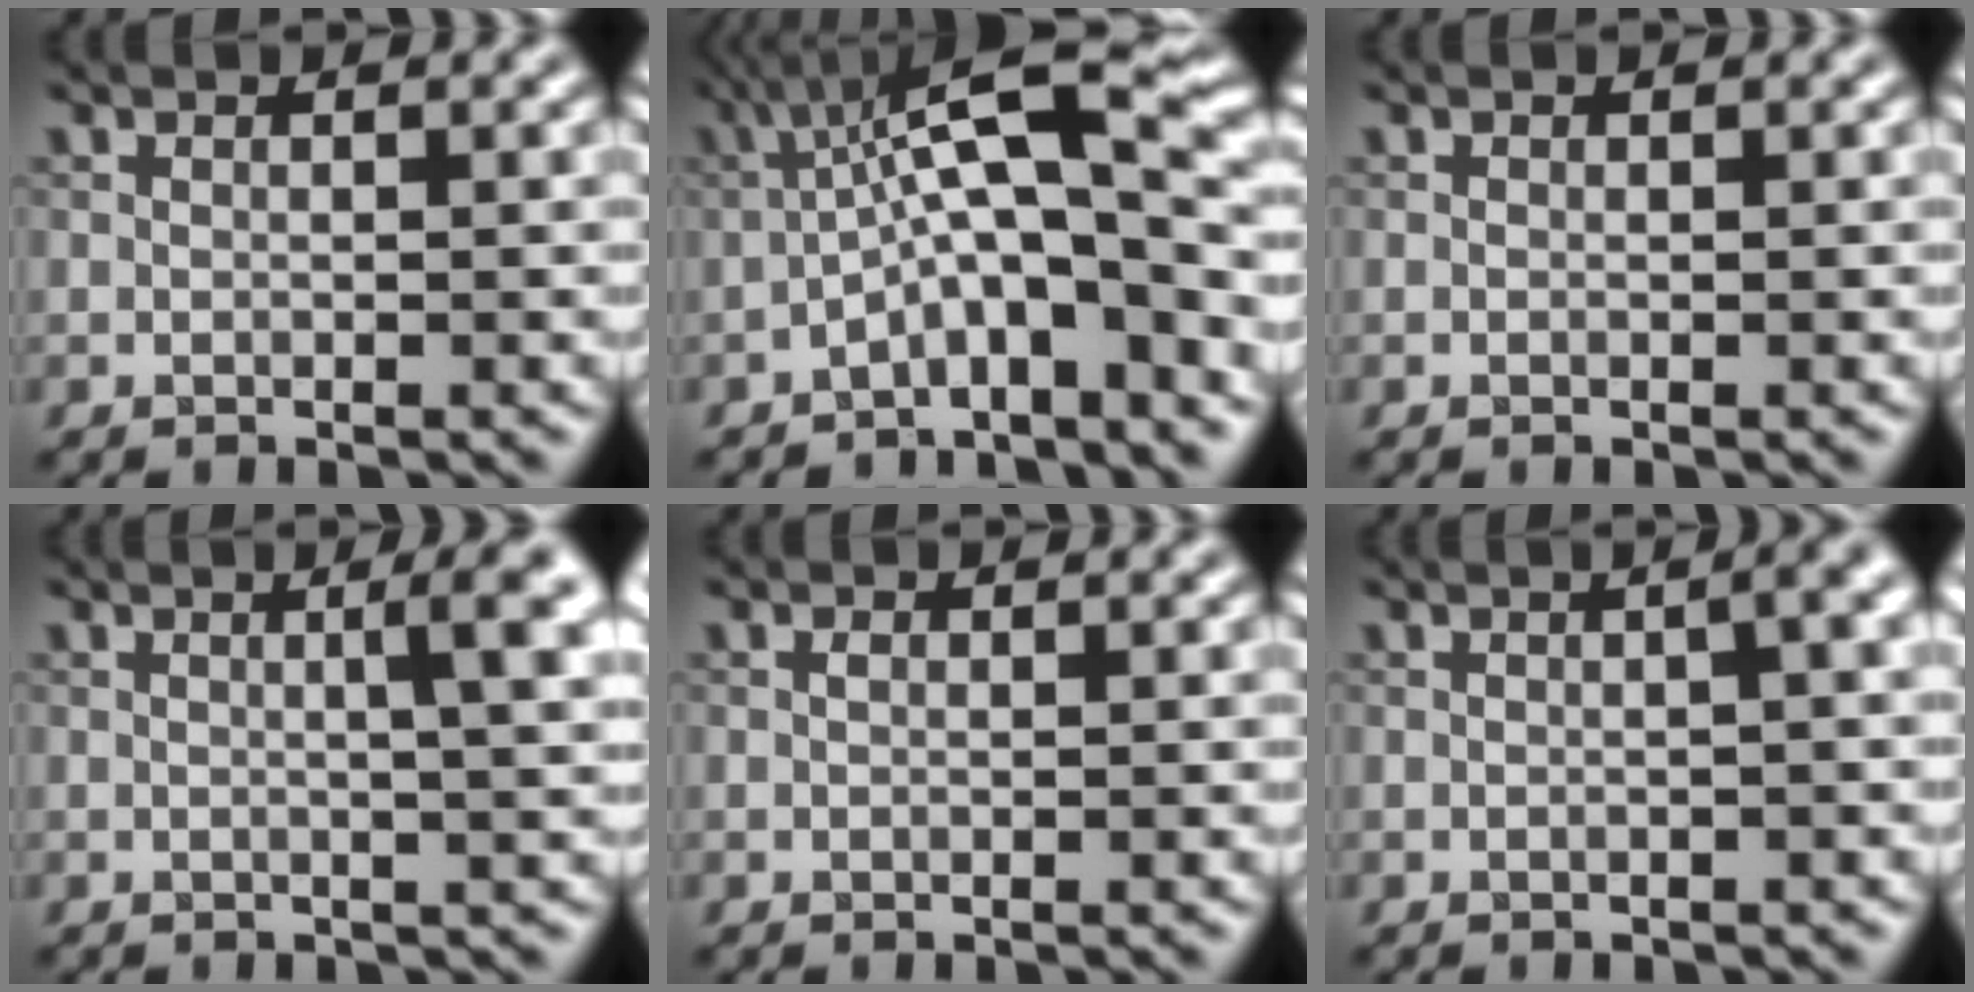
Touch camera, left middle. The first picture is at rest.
{"total": 10.2, "force": [-2.1, 2.5, 9.7], "torque": [-0.153, 0.035, -0.042]}
{"total": 0.0}
{"total": 4.1, "force": [0.5, 0.9, 4.0], "torque": [-0.045, 0.014, 0.005]}
{"total": 0.0}
{"total": 3.1, "force": [0.3, 1.1, 2.9], "torque": [-0.025, 0.011, -0.004]}